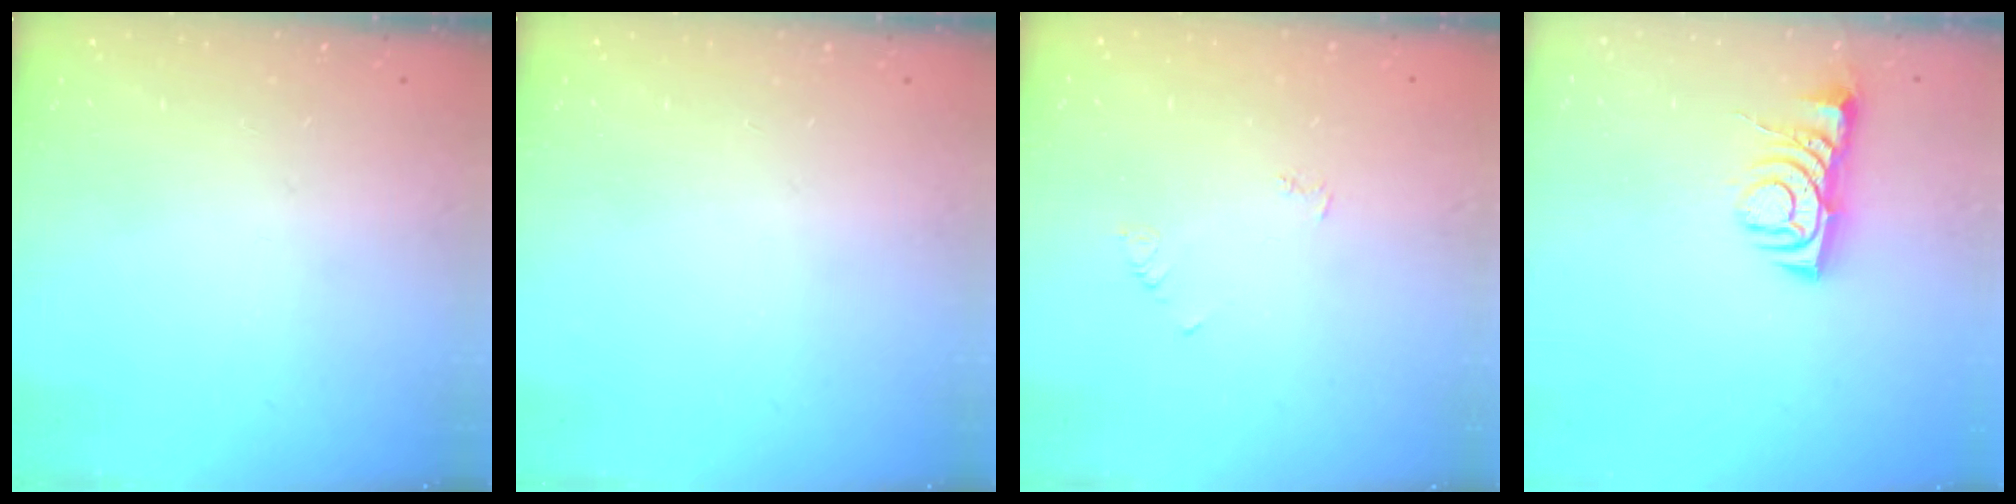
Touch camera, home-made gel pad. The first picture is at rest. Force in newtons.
{"total": 0.0}
{"total": 3.1, "press": 3.1, "slide": 0.4}
{"total": 5.5, "press": 5.4, "slide": 0.7}